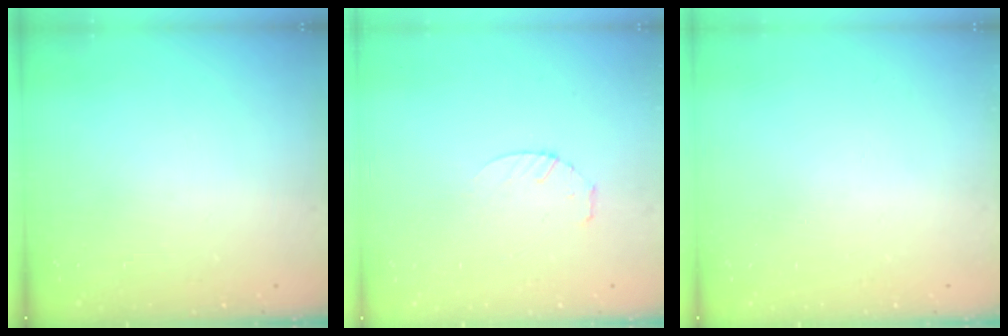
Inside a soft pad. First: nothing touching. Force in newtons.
{"total": 2.8, "press": 2.8, "slide": 0.4}
{"total": 0.0}